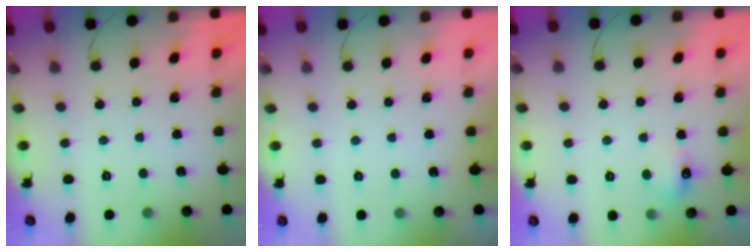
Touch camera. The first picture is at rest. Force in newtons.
{"total": 11.7, "press": 1.6, "slide": 11.6}
{"total": 5.6, "press": 5.5, "slide": 1.4}